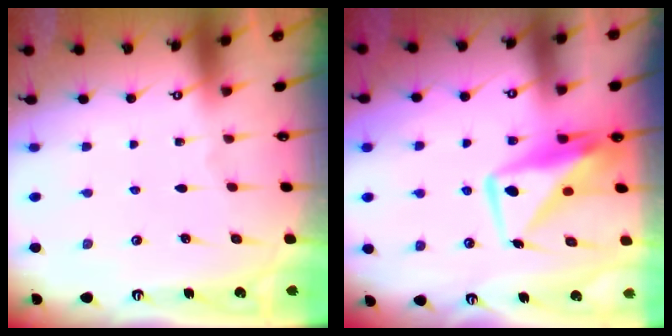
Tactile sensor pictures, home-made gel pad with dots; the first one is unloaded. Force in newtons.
{"total": 11.7, "press": 11.7, "slide": 0.8}